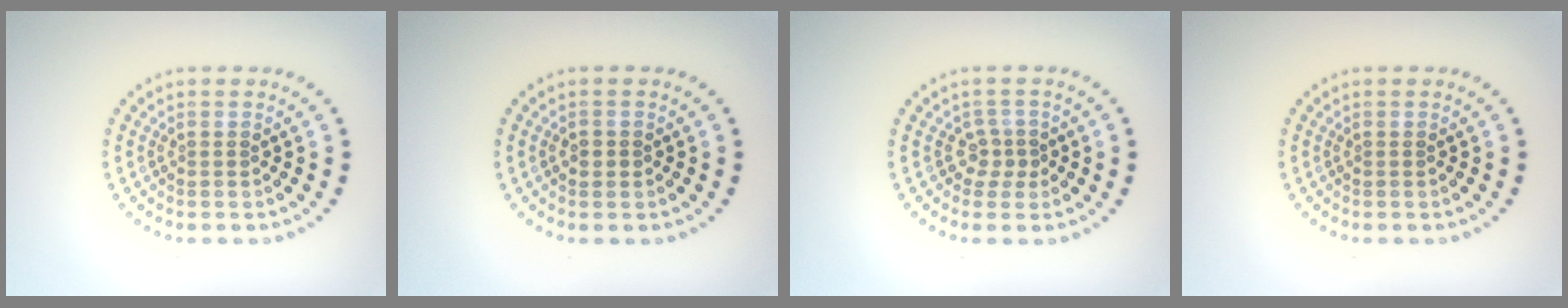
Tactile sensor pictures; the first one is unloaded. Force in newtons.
{"total": 1.0, "press": 0.9, "slide": 0.4}
{"total": 2.0, "press": 1.4, "slide": 1.4}
{"total": 0.0}